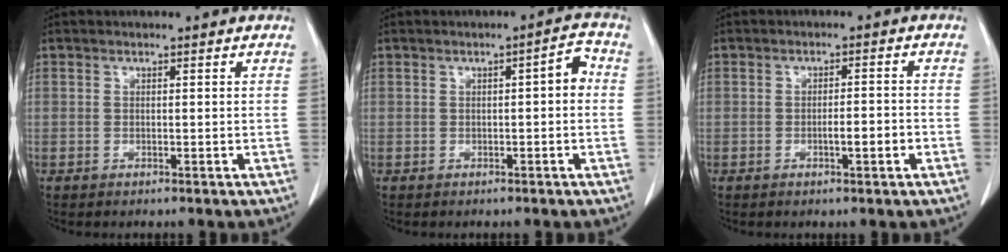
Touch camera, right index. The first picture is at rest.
{"total": 2.9, "force": [0.0, 0.7, 2.8], "torque": [-0.037, 0.015, -0.001]}
{"total": 3.1, "force": [-1.2, 0.4, 2.8], "torque": [-0.046, 0.002, -0.017]}